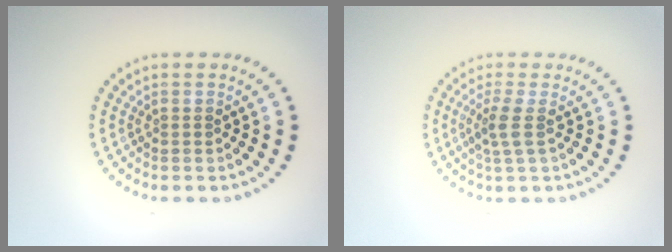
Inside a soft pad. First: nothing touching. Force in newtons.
{"total": 2.0, "press": 1.5, "slide": 1.3}